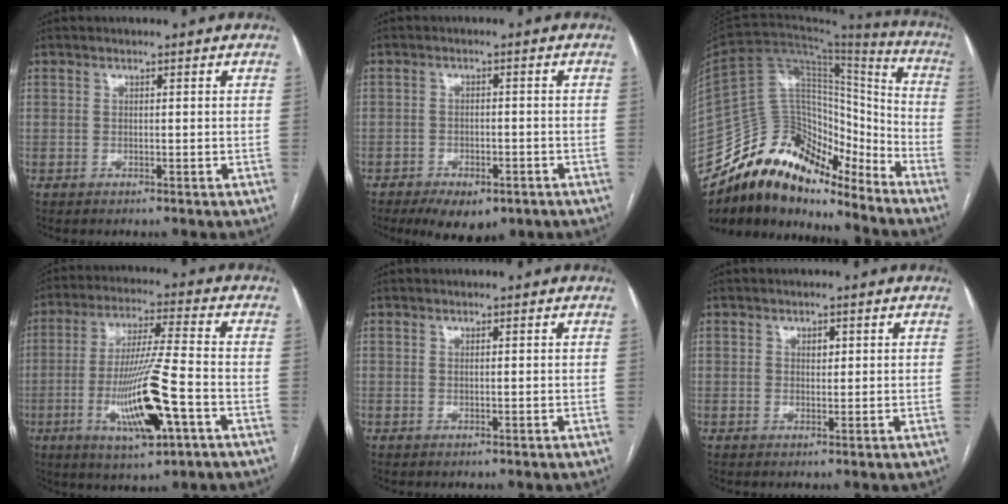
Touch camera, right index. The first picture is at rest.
{"total": 9.5, "force": [-6.4, 4.7, 5.2], "torque": [-0.076, 0.002, -0.088]}
{"total": 24.5, "force": [-20.0, 9.1, 10.7], "torque": [-0.207, 0.030, -0.341]}
{"total": 14.7, "force": [-5.1, 1.3, 13.7], "torque": [-0.267, -0.013, -0.085]}
{"total": 0.0}
{"total": 1.5, "force": [0.4, 1.1, 1.0], "torque": [-0.017, 0.003, 0.007]}